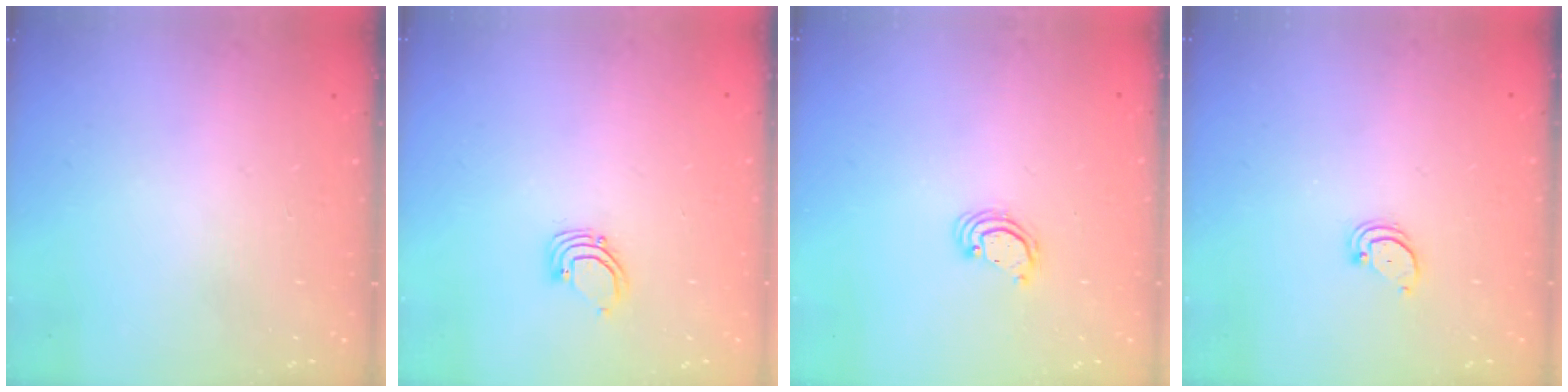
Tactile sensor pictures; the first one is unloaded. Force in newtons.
{"total": 3.2, "press": 3.2, "slide": 0.2}
{"total": 2.2, "press": 2.2, "slide": 0.1}
{"total": 2.0, "press": 2.0, "slide": 0.2}